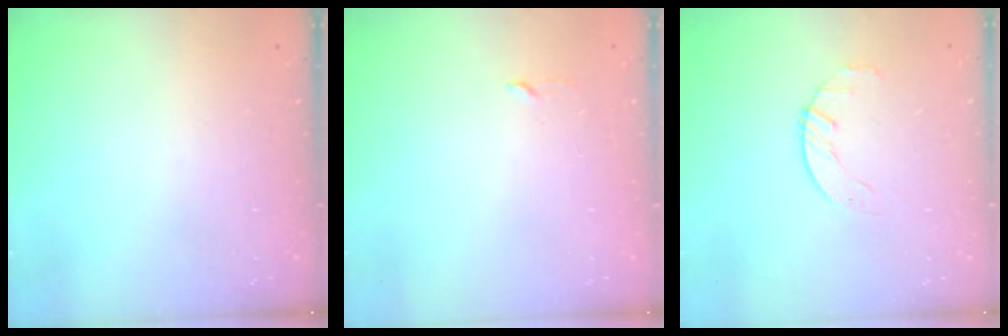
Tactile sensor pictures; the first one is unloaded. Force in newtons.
{"total": 2.3, "press": 2.2, "slide": 0.3}
{"total": 2.1, "press": 2.1, "slide": 0.3}